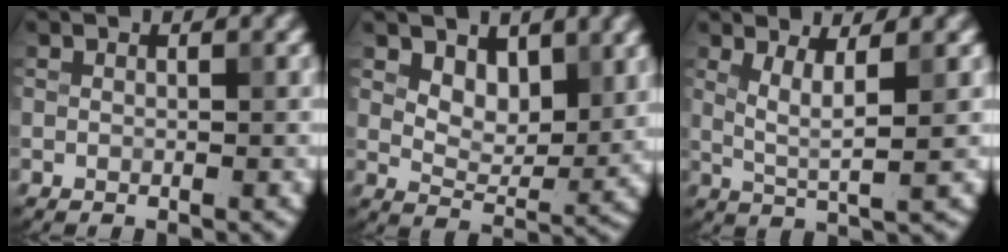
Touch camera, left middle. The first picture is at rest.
{"total": 4.1, "force": [2.4, 2.2, 2.5], "torque": [-0.045, -0.017, 0.038]}
{"total": 3.0, "force": [0.9, 0.5, 2.8], "torque": [-0.059, -0.006, 0.023]}